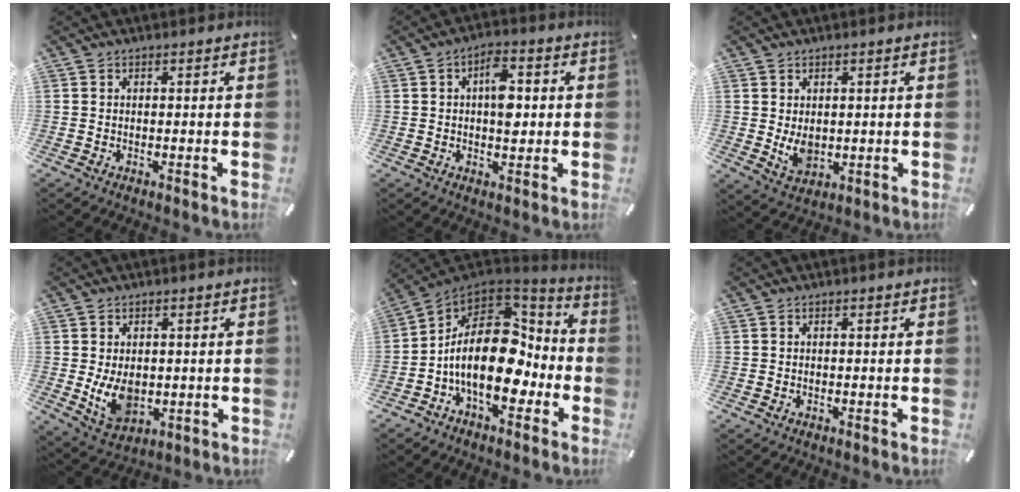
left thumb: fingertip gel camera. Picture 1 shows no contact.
{"total": 7.4, "force": [0.8, 4.2, 6.1], "torque": [-0.084, -0.004, 0.005]}
{"total": 5.2, "force": [0.3, 3.9, 3.4], "torque": [-0.059, -0.006, 0.006]}
{"total": 8.2, "force": [-0.3, 6.1, 5.6], "torque": [-0.105, -0.005, -0.006]}
{"total": 19.7, "force": [-3.1, 12.0, 15.3], "torque": [-0.268, -0.013, -0.050]}
{"total": 0.0}